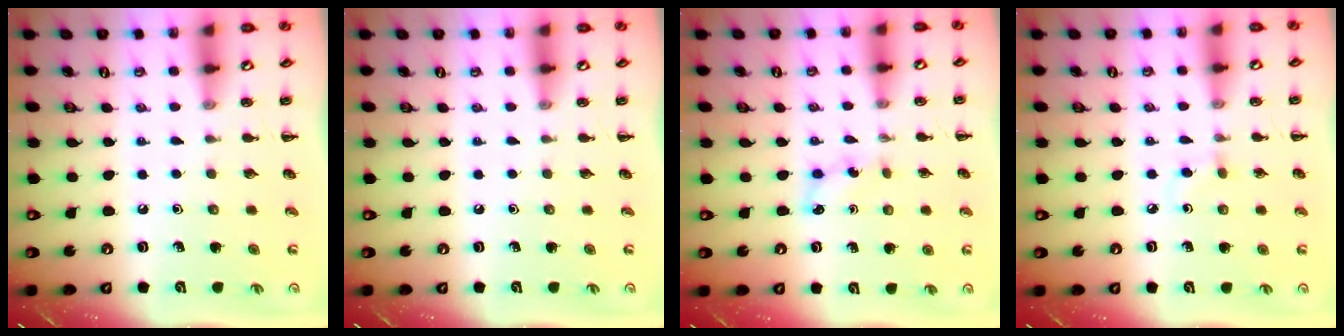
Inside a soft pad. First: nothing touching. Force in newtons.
{"total": 0.0}
{"total": 3.2, "press": 3.1, "slide": 0.8}
{"total": 3.9, "press": 3.5, "slide": 1.5}